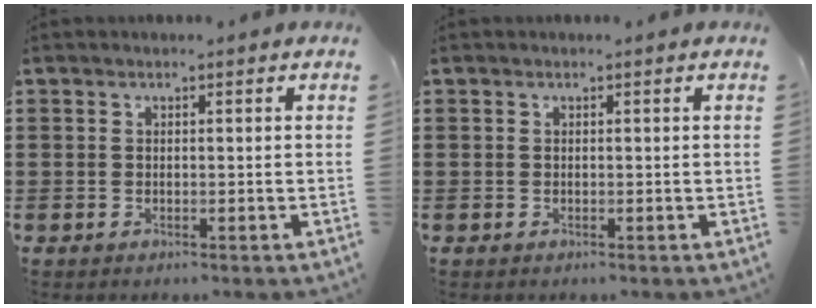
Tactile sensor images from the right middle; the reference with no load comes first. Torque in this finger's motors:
{"motor_torque": [-1.00, -1.03, 0.01, -0.01]}